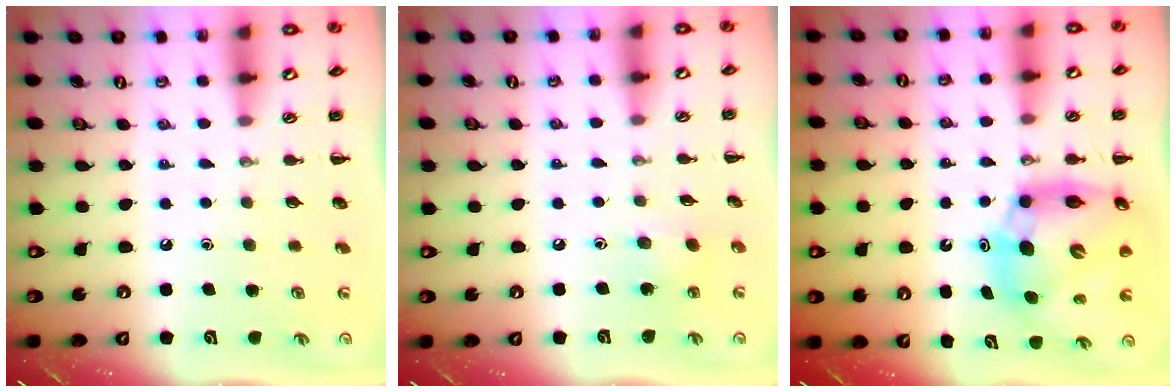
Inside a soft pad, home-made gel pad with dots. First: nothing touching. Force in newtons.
{"total": 3.9, "press": 3.8, "slide": 0.8}
{"total": 14.2, "press": 13.6, "slide": 4.2}